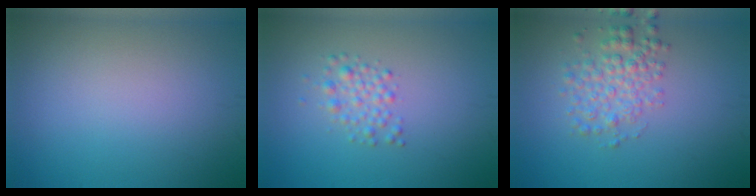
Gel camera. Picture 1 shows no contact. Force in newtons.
{"total": 1.9, "press": 1.8, "slide": 0.1}
{"total": 3.2, "press": 3.2, "slide": 0.1}